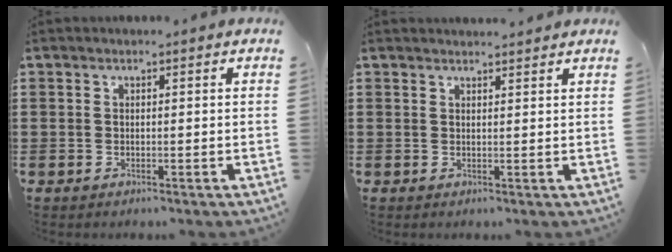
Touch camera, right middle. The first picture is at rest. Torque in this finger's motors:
{"motor_torque": [0.08, -0.09, 0.02, 0.00]}